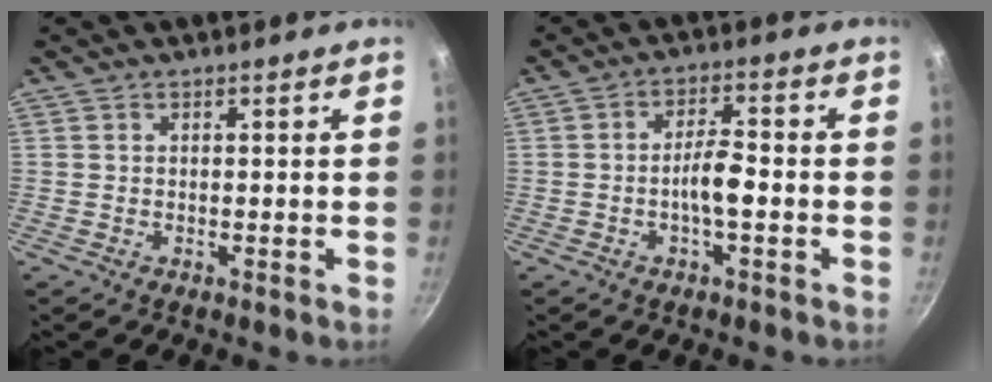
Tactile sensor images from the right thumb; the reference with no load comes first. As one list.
[{"total": 5.5, "force": [-1.2, 1.8, 5.0], "torque": [-0.087, 0.016, -0.025]}]